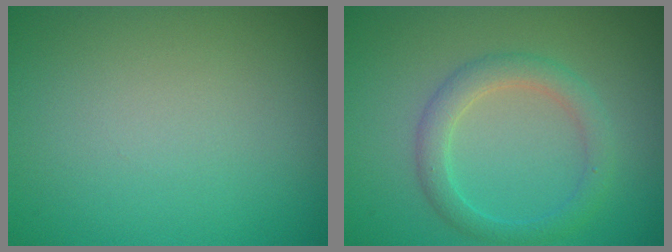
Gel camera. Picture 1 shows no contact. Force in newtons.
{"total": 2.8, "press": 2.8, "slide": 0.0}